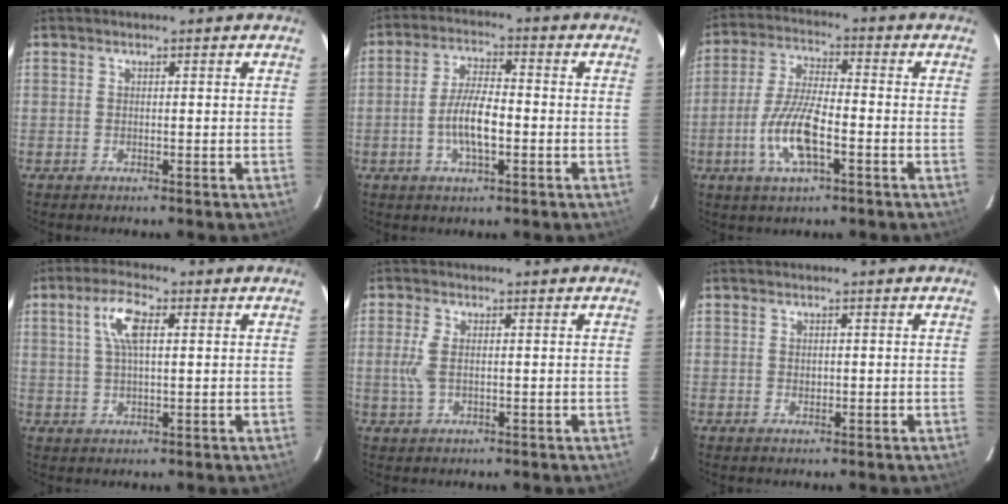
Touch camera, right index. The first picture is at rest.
{"total": 7.6, "force": [-1.9, 2.5, 6.8], "torque": [-0.135, 0.003, -0.035]}
{"total": 10.8, "force": [-4.0, 3.1, 9.5], "torque": [-0.201, -0.003, -0.078]}
{"total": 6.4, "force": [2.0, 2.3, 5.6], "torque": [-0.108, 0.013, 0.039]}
{"total": 3.5, "force": [0.2, 1.5, 3.1], "torque": [-0.072, 0.001, 0.004]}
{"total": 0.9, "force": [0.0, 0.9, 0.3], "torque": [-0.004, 0.001, 0.002]}